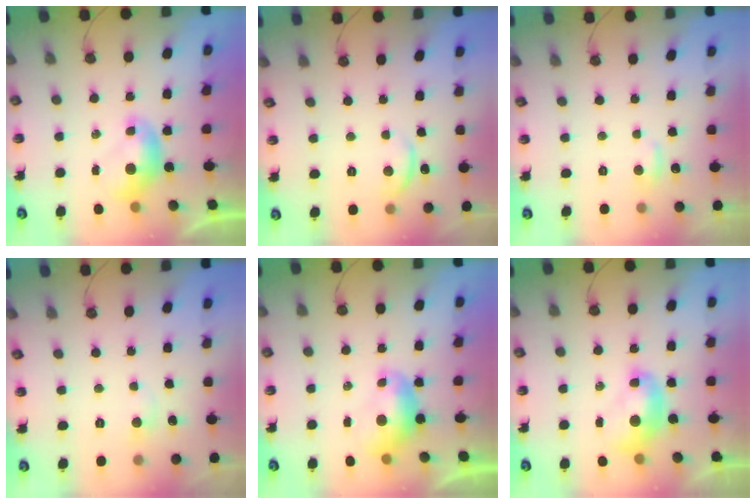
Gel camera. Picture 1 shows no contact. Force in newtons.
{"total": 2.8, "press": 2.7, "slide": 0.4}
{"total": 1.0, "press": 0.7, "slide": 0.7}
{"total": 1.0, "press": 0.7, "slide": 0.8}
{"total": 0.5, "press": 0.5, "slide": 0.2}
{"total": 1.9, "press": 1.9, "slide": 0.1}